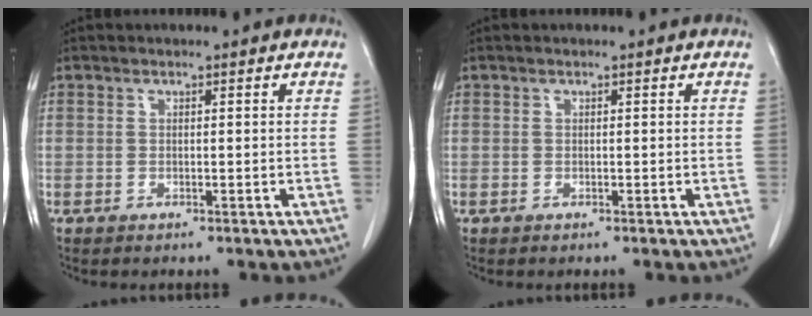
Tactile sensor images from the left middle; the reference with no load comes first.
{"total": 0.0}